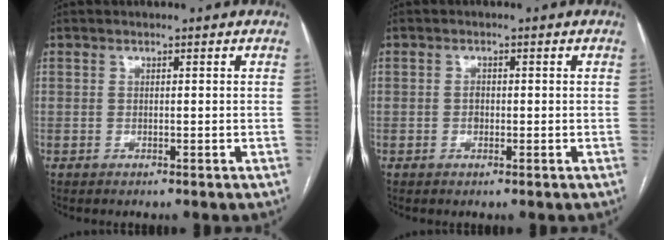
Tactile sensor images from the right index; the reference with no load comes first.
{"total": 1.1, "force": [-0.2, 0.8, 0.7], "torque": [-0.012, 0.003, -0.004]}